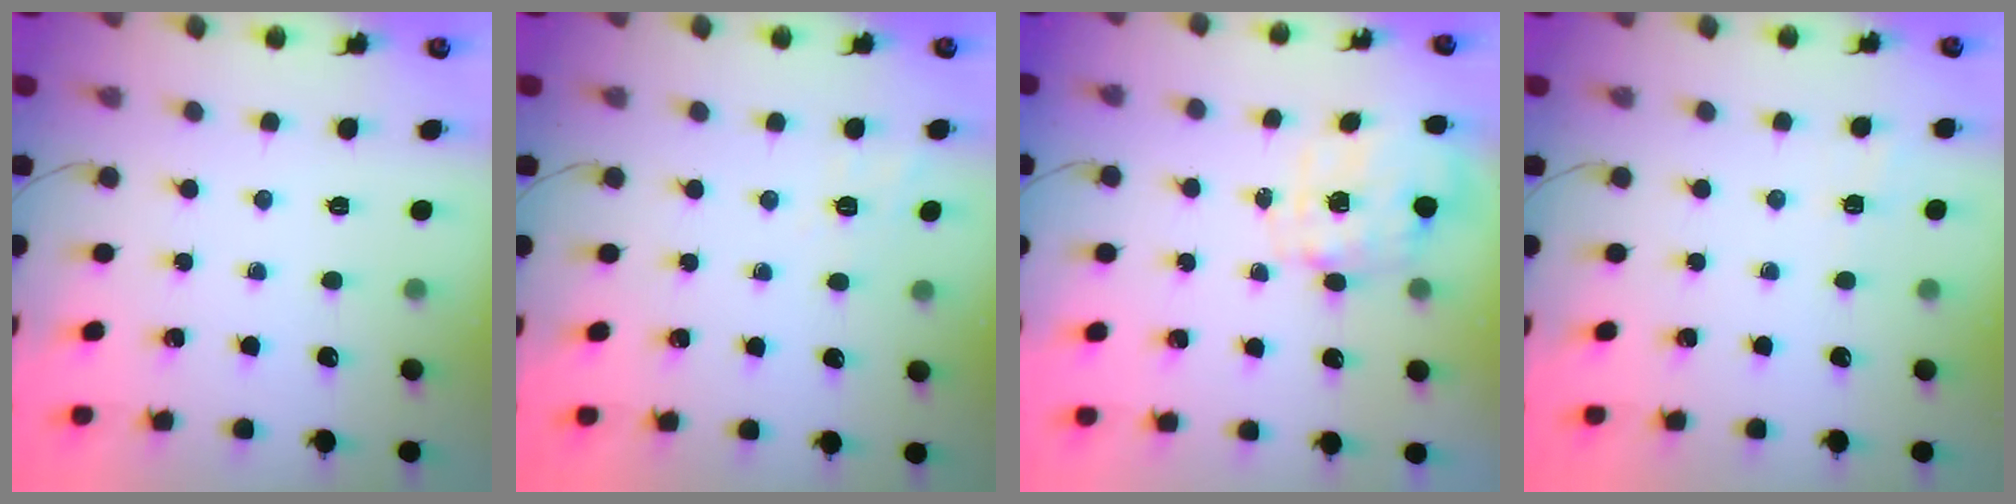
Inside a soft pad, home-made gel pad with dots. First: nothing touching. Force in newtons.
{"total": 2.1, "press": 0.6, "slide": 2.0}
{"total": 2.9, "press": 2.7, "slide": 0.9}
{"total": 1.5, "press": 0.2, "slide": 1.5}